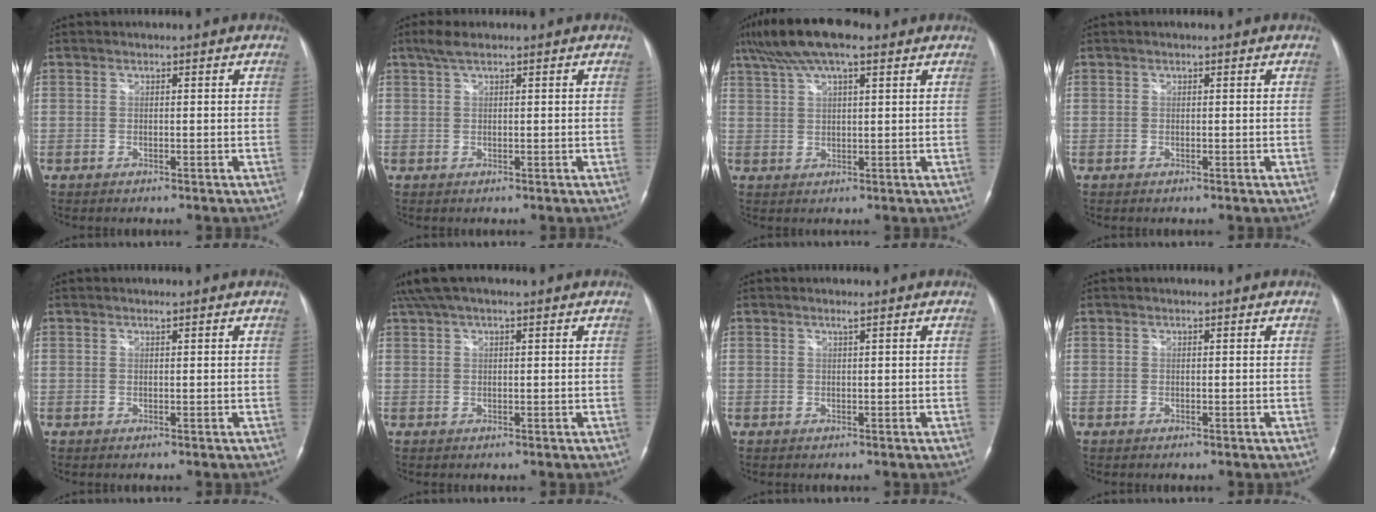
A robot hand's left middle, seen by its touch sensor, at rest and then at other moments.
{"total": 2.5, "force": [1.8, 0.6, 1.6], "torque": [-0.038, 0.014, 0.037]}
{"total": 11.0, "force": [7.7, 2.5, 7.4], "torque": [-0.144, 0.036, 0.134]}
{"total": 0.0}
{"total": 0.0}
{"total": 6.2, "force": [4.4, 1.4, 4.0], "torque": [-0.084, 0.046, 0.081]}
{"total": 0.6, "force": [0.4, -0.1, 0.4], "torque": [-0.013, -0.001, 0.009]}
{"total": 0.0}